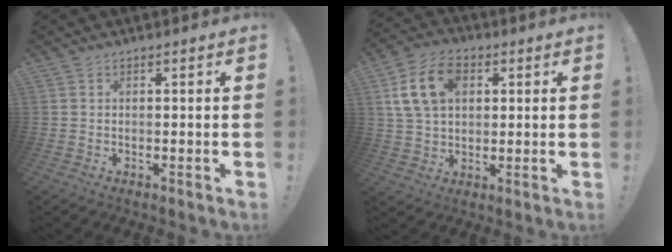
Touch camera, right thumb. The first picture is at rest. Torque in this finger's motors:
{"motor_torque": [1.25, 1.32, 0.40, -0.09, 0.08]}